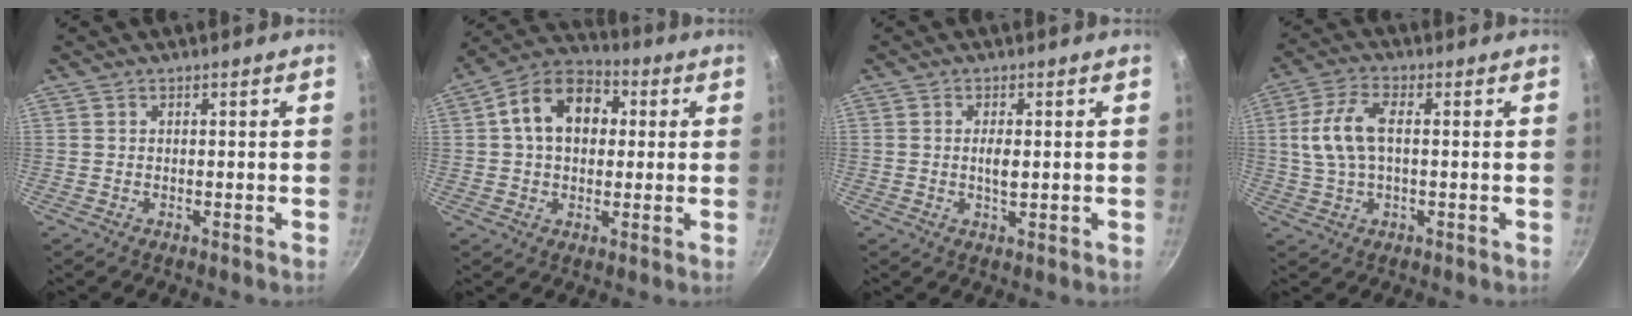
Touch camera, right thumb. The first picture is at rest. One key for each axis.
{"total": 13.5, "fx": 2.3, "fy": 9.6, "fz": 9.1, "tx": -0.114, "ty": 0.025, "tz": 0.018}
{"total": 3.0, "fx": 0.1, "fy": 1.2, "fz": 2.7, "tx": -0.048, "ty": -0.001, "tz": -0.001}
{"total": 9.2, "fx": 0.8, "fy": 4.7, "fz": 7.9, "tx": -0.165, "ty": 0.021, "tz": 0.011}